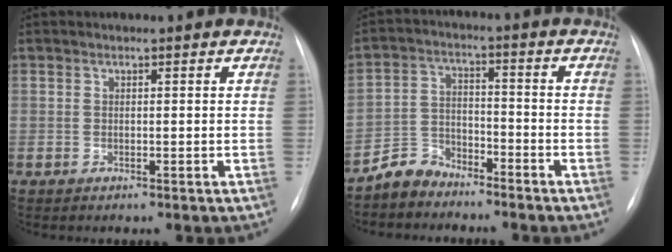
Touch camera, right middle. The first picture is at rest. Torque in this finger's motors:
{"motor_torque": [0.52, -0.92, 0.22, 0.03]}